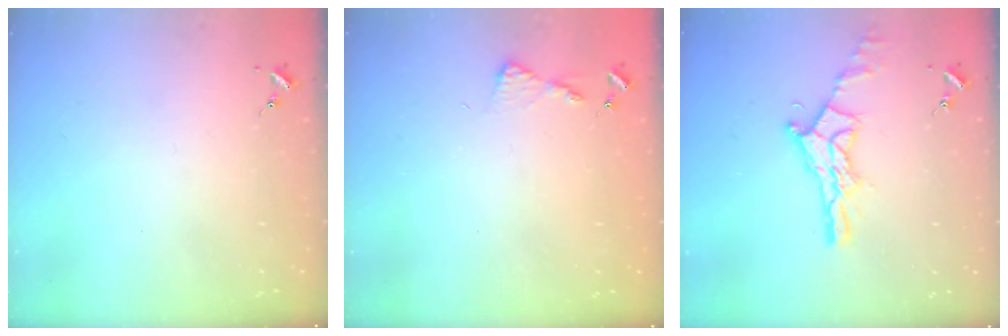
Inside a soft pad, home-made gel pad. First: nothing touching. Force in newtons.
{"total": 4.5, "press": 4.4, "slide": 0.5}
{"total": 14.0, "press": 14.0, "slide": 1.1}